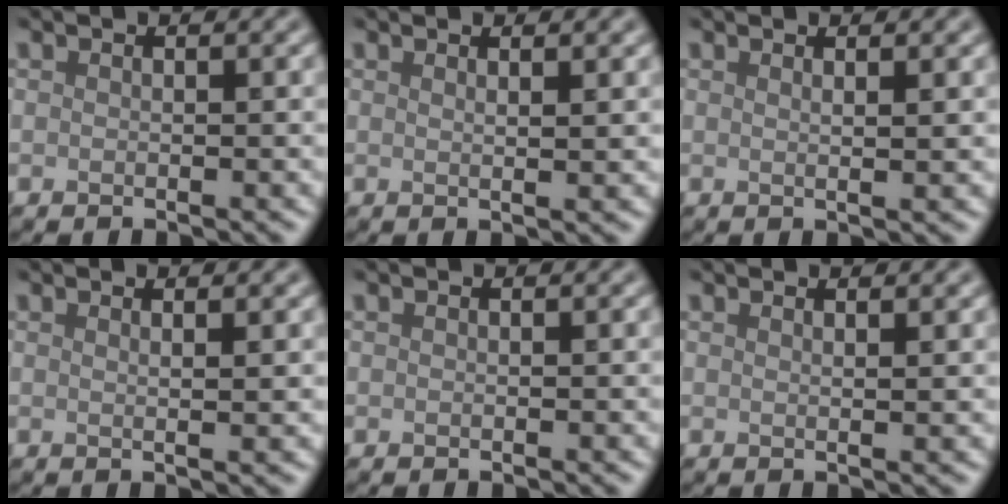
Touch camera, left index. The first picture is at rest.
{"total": 2.2, "force": [1.1, 0.7, 1.8], "torque": [-0.020, 0.004, 0.001]}
{"total": 2.4, "force": [1.0, 0.8, 2.0], "torque": [-0.021, 0.004, -0.004]}
{"total": 2.6, "force": [1.1, 0.9, 2.2], "torque": [-0.021, 0.005, -0.008]}
{"total": 0.0}
{"total": 2.0, "force": [1.1, 0.7, 1.5], "torque": [-0.015, 0.005, 0.000]}